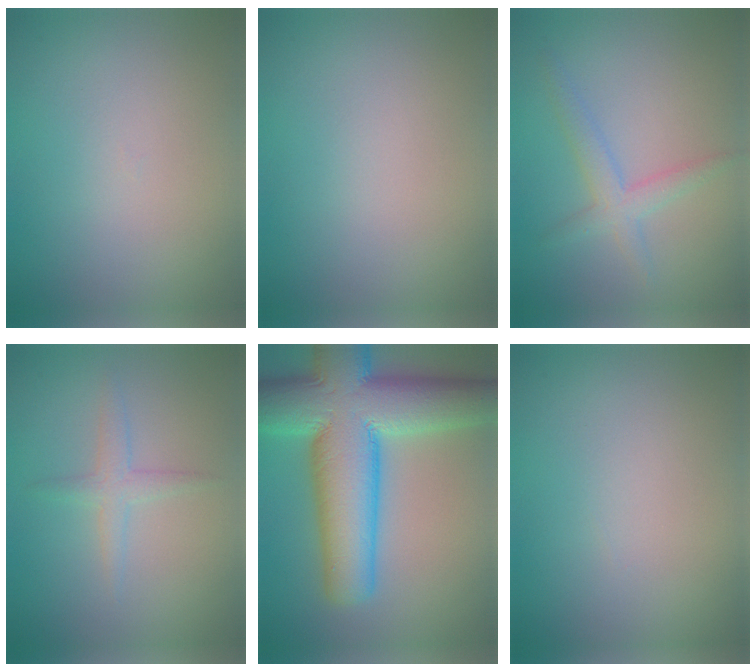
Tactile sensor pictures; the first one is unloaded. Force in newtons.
{"total": 0.0}
{"total": 2.4, "press": 2.4, "slide": 0.1}
{"total": 1.7, "press": 1.7, "slide": 0.1}
{"total": 14.3, "press": 14.3, "slide": 0.4}
{"total": 0.0}